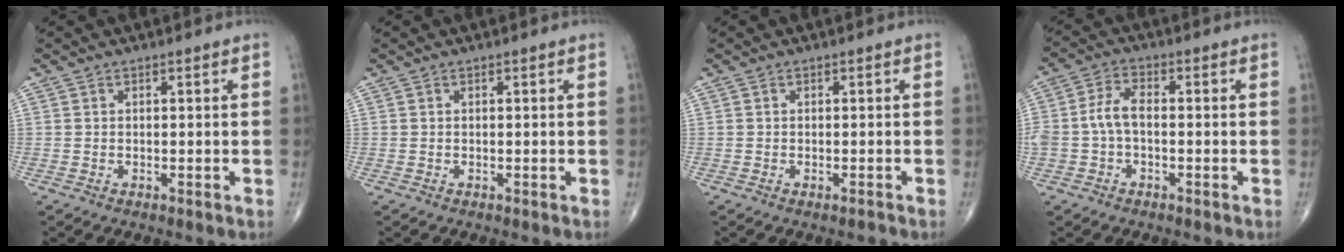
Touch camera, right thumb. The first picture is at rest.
{"total": 0.0}
{"total": 0.6, "force": [-0.5, 0.1, 0.3], "torque": [-0.005, 0.000, -0.008]}
{"total": 5.8, "force": [-0.8, 3.5, 4.5], "torque": [-0.100, 0.022, -0.019]}